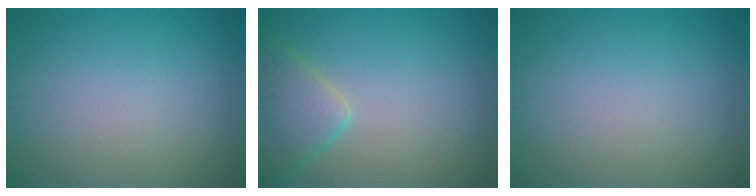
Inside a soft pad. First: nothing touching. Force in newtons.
{"total": 4.4, "press": 4.4, "slide": 0.2}
{"total": 0.0}